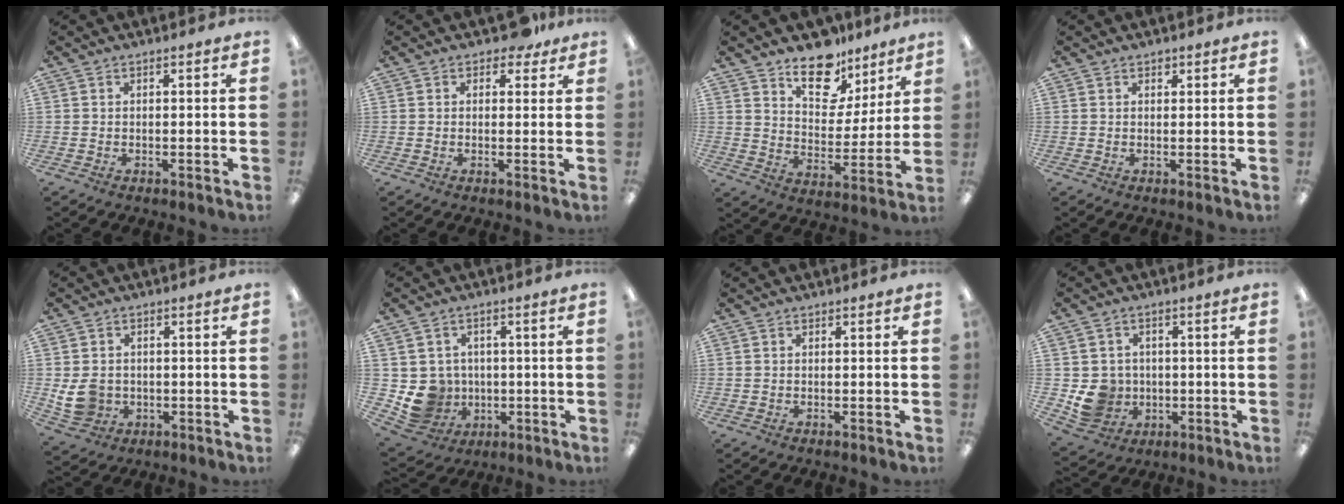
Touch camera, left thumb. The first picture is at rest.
{"total": 3.8, "force": [2.4, 2.2, 1.8], "torque": [-0.009, -0.007, 0.040]}
{"total": 13.7, "force": [10.4, 7.1, 5.3], "torque": [-0.072, -0.071, 0.189]}
{"total": 0.8, "force": [0.7, 0.4, 0.2], "torque": [0.003, -0.003, 0.011]}
{"total": 6.9, "force": [-0.6, 6.2, 3.0], "torque": [-0.063, 0.008, -0.006]}
{"total": 8.8, "force": [-0.9, 8.6, 1.8], "torque": [-0.070, 0.004, -0.003]}
{"total": 0.0}
{"total": 7.9, "force": [-0.9, 7.6, 2.0], "torque": [-0.055, 0.009, -0.005]}